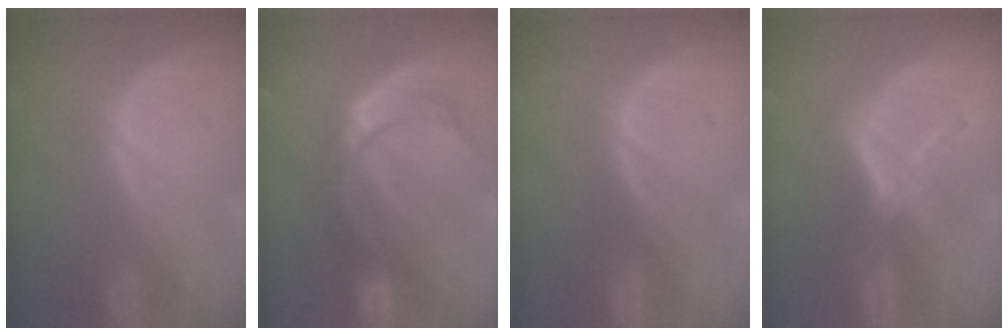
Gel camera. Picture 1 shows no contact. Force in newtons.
{"total": 8.8, "press": 7.3, "slide": 4.9}
{"total": 0.0}
{"total": 5.2, "press": 5.1, "slide": 0.8}